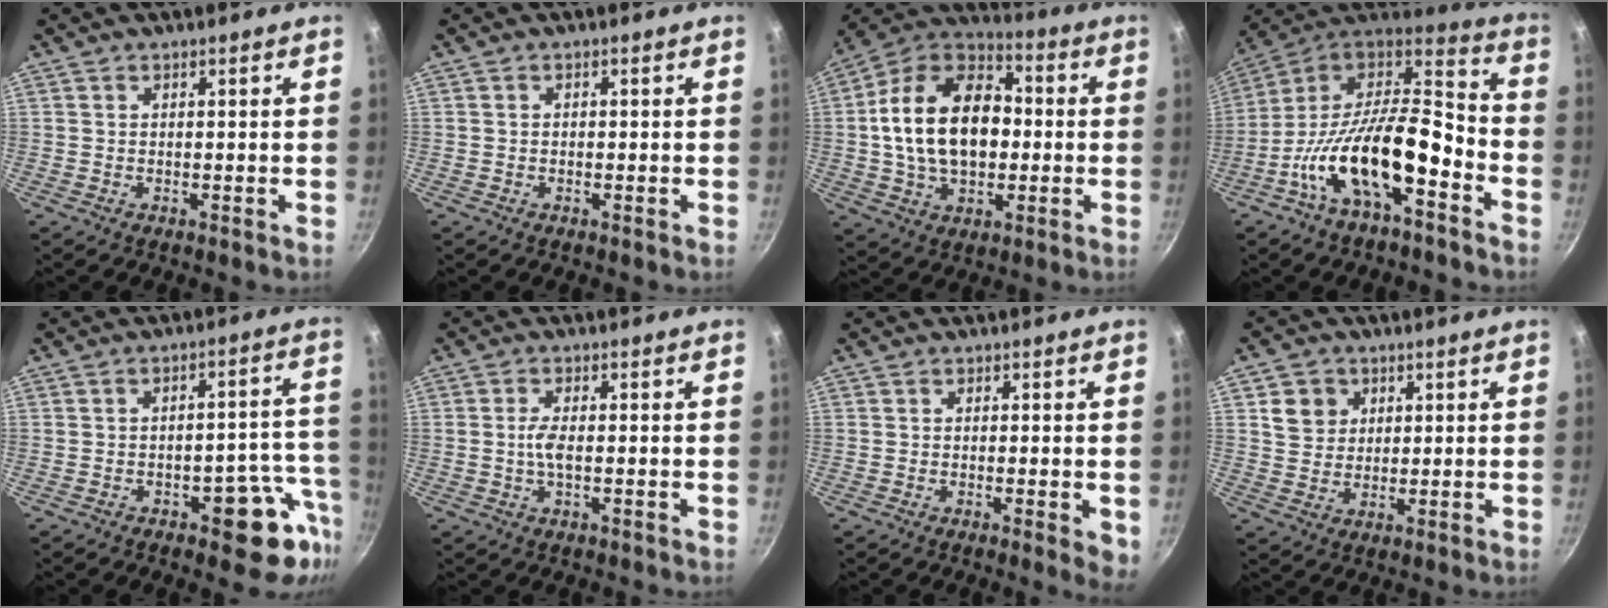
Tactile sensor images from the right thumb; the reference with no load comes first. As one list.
[{"total": 0.6, "force": [-0.2, 0.5, 0.2], "torque": [-0.007, 0.004, -0.003]}, {"total": 21.4, "force": [0.3, 14.2, 16.0], "torque": [-0.245, 0.036, -0.005]}, {"total": 21.5, "force": [-8.5, 9.1, 17.5], "torque": [-0.294, 0.060, -0.170]}, {"total": 10.7, "force": [-5.0, 5.2, 7.9], "torque": [-0.031, 0.052, -0.060]}, {"total": 3.0, "force": [-0.4, 1.1, 2.8], "torque": [-0.061, 0.005, -0.010]}, {"total": 3.5, "force": [-0.8, 0.9, 3.3], "torque": [-0.041, -0.007, -0.011]}, {"total": 5.8, "force": [2.0, 5.1, 1.8], "torque": [-0.003, 0.000, 0.036]}]